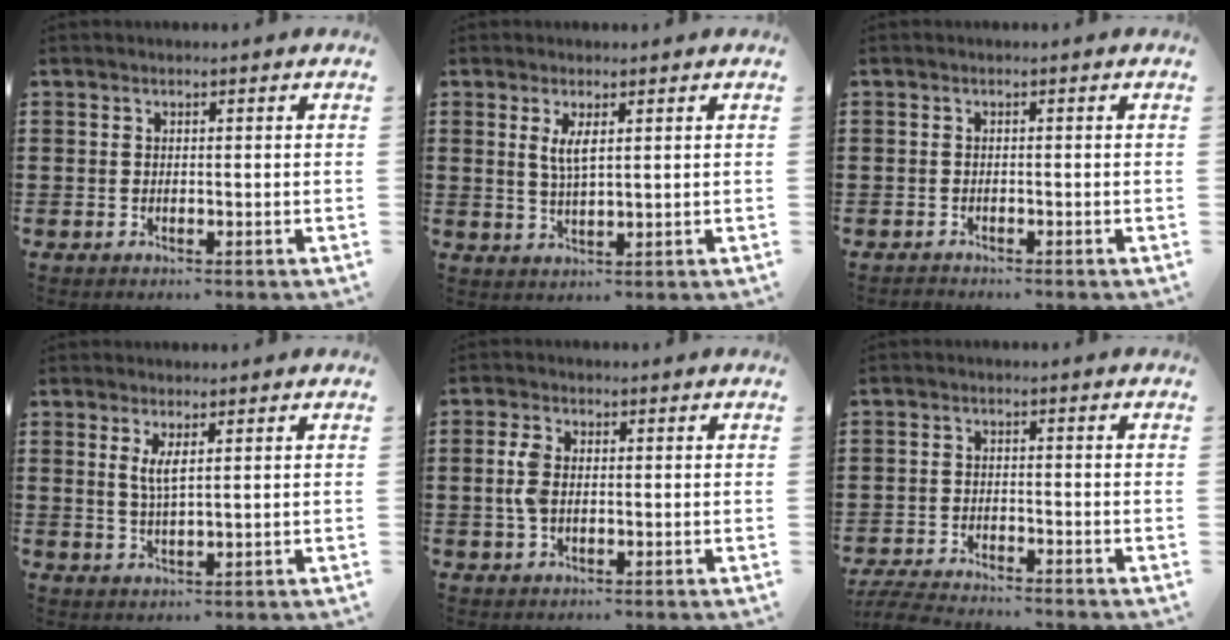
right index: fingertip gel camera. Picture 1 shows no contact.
{"total": 3.1, "force": [1.1, 0.8, 2.7], "torque": [-0.058, 0.003, 0.018]}
{"total": 0.8, "force": [-0.7, 0.1, -0.1], "torque": [-0.001, 0.001, -0.016]}
{"total": 2.8, "force": [1.1, 0.6, 2.5], "torque": [-0.054, 0.001, 0.018]}
{"total": 3.8, "force": [0.1, 2.2, 3.1], "torque": [-0.078, 0.001, -0.003]}
{"total": 4.2, "force": [-4.1, 0.2, 0.7], "torque": [-0.033, -0.009, -0.089]}